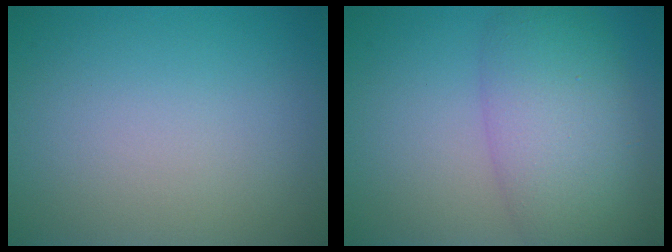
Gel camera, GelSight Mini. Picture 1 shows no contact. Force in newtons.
{"total": 7.3, "press": 7.3, "slide": 0.3}